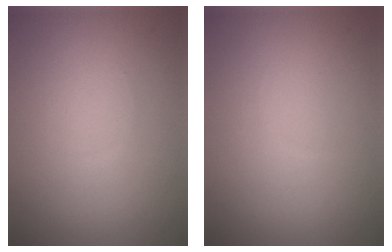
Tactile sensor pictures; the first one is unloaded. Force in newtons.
{"total": 0.0}